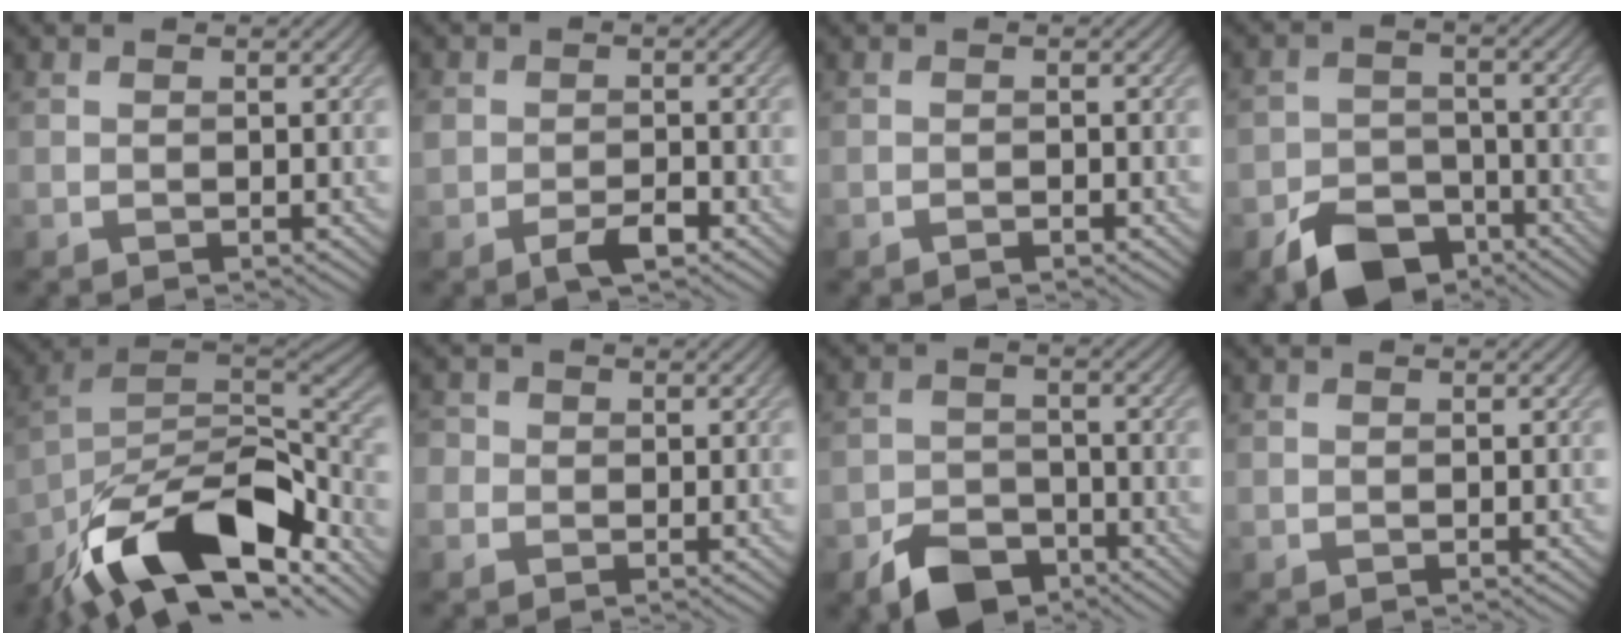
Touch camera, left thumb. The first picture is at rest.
{"total": 3.5, "force": [-1.8, 1.9, 2.3], "torque": [-0.040, -0.002, -0.034]}
{"total": 0.8, "force": [-0.6, 0.1, 0.5], "torque": [-0.007, 0.001, -0.010]}
{"total": 8.0, "force": [-5.4, 4.6, 3.6], "torque": [-0.065, -0.018, -0.101]}
{"total": 17.6, "force": [-11.5, 7.4, 11.1], "torque": [-0.225, -0.015, -0.205]}
{"total": 2.1, "force": [0.0, 2.1, 0.4], "torque": [-0.007, 0.006, -0.018]}
{"total": 6.6, "force": [-4.6, 3.6, 2.9], "torque": [-0.055, -0.009, -0.091]}
{"total": 0.0}